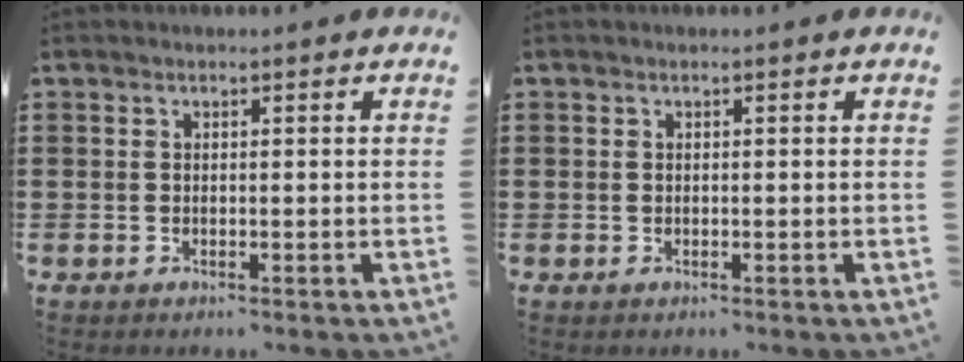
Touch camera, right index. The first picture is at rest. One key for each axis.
{"total": 0.0}